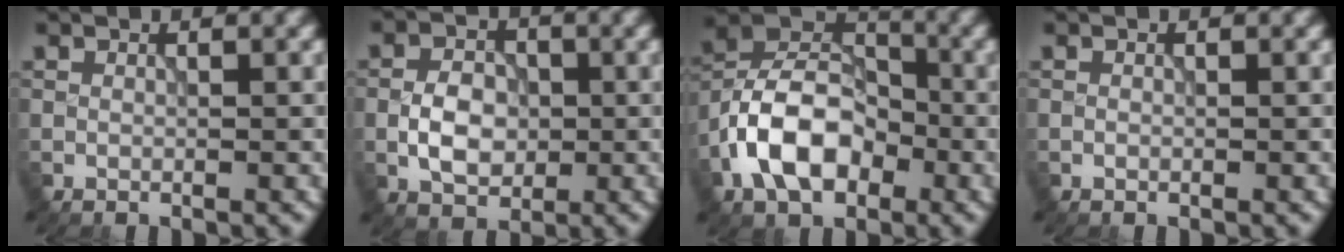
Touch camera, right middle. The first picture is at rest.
{"total": 4.0, "force": [-0.7, 2.8, 2.8], "torque": [-0.048, 0.003, -0.016]}
{"total": 8.9, "force": [-3.6, 5.5, 5.9], "torque": [-0.107, 0.012, -0.081]}
{"total": 0.0}